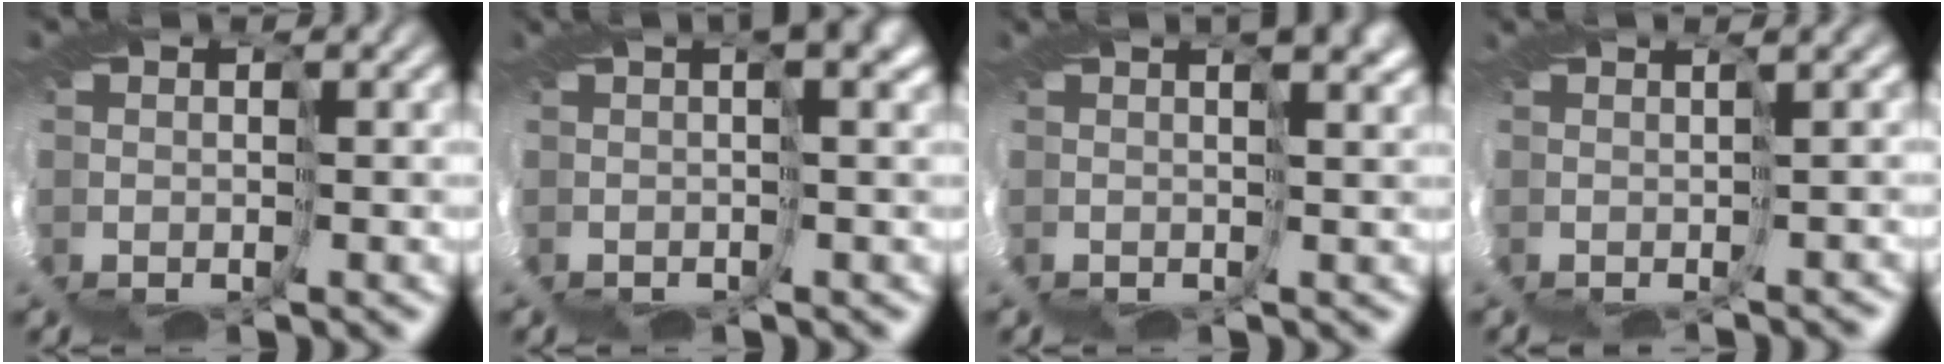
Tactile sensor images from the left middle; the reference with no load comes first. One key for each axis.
{"total": 2.6, "fx": 0.1, "fy": -2.5, "fz": 0.4, "tx": -0.008, "ty": -0.011, "tz": 0.011}
{"total": 2.1, "fx": 0.8, "fy": -1.8, "fz": 0.7, "tx": -0.007, "ty": -0.007, "tz": 0.024}
{"total": 4.3, "fx": -2.8, "fy": -2.7, "fz": -1.9, "tx": 0.029, "ty": -0.004, "tz": -0.007}